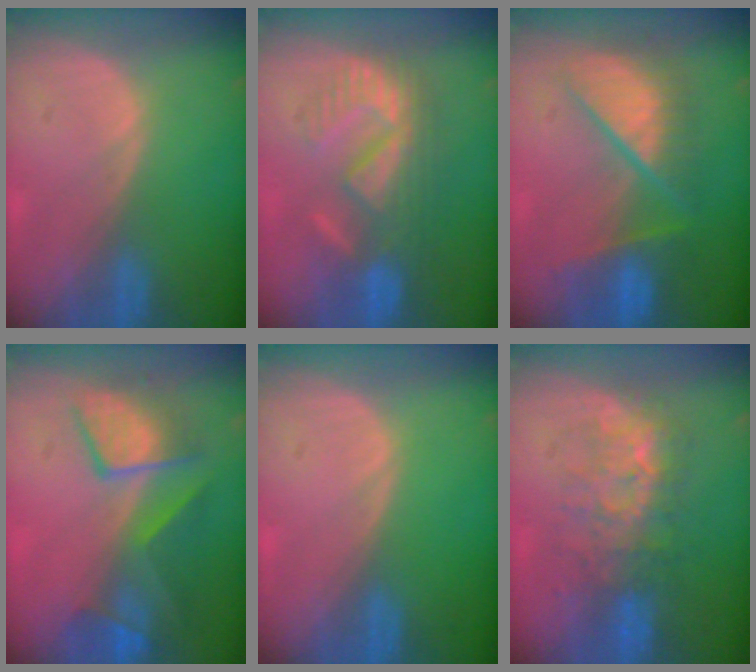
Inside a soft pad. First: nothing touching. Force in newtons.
{"total": 8.8, "press": 8.7, "slide": 1.7}
{"total": 9.0, "press": 9.0, "slide": 0.9}
{"total": 8.6, "press": 8.2, "slide": 2.6}
{"total": 0.0}
{"total": 7.9, "press": 7.7, "slide": 1.9}